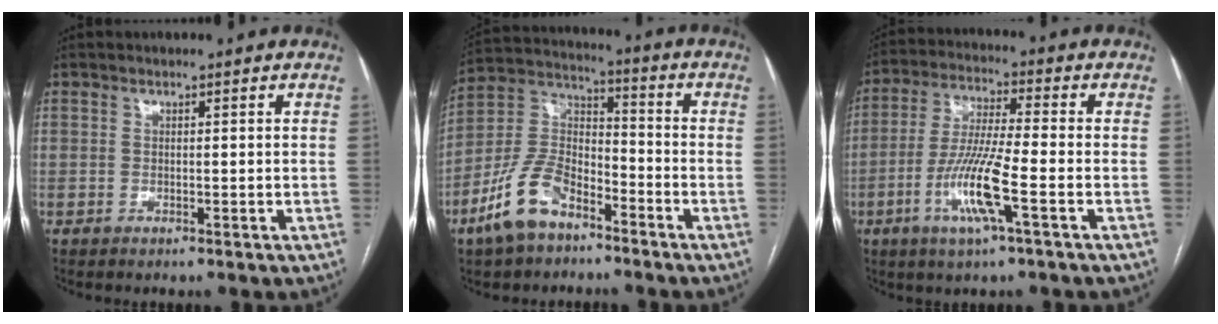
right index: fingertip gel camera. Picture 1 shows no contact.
{"total": 12.0, "force": [-7.5, 5.7, 7.5], "torque": [-0.163, 0.010, -0.147]}
{"total": 10.6, "force": [-3.9, 0.3, 9.9], "torque": [-0.199, -0.010, -0.077]}